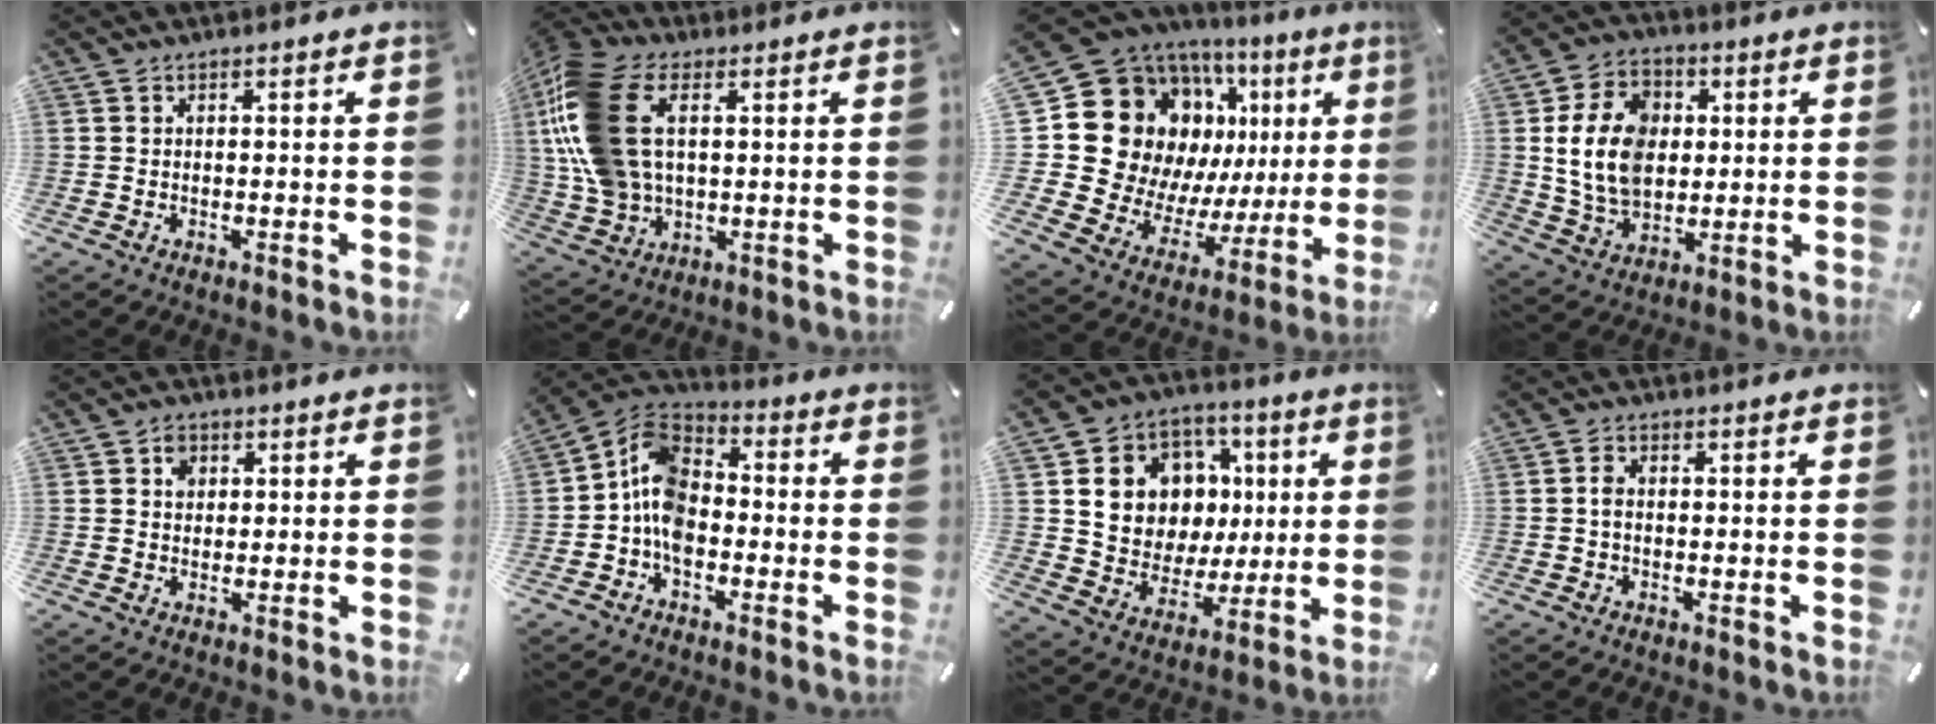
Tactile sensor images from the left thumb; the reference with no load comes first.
{"total": 18.3, "force": [3.7, 12.2, 13.1], "torque": [-0.309, 0.004, 0.068]}
{"total": 22.4, "force": [8.3, 16.7, 12.3], "torque": [-0.204, -0.075, 0.186]}
{"total": 14.2, "force": [1.4, 11.2, 8.7], "torque": [-0.189, 0.014, 0.023]}
{"total": 3.1, "force": [0.9, 2.7, 1.1], "torque": [-0.002, -0.004, 0.010]}
{"total": 10.0, "force": [-3.0, 6.8, 6.6], "torque": [-0.147, 0.012, -0.060]}
{"total": 13.4, "force": [3.1, 12.2, 4.7], "torque": [-0.073, -0.017, 0.071]}
{"total": 2.0, "force": [-0.2, 1.2, 1.6], "torque": [-0.031, 0.003, -0.005]}